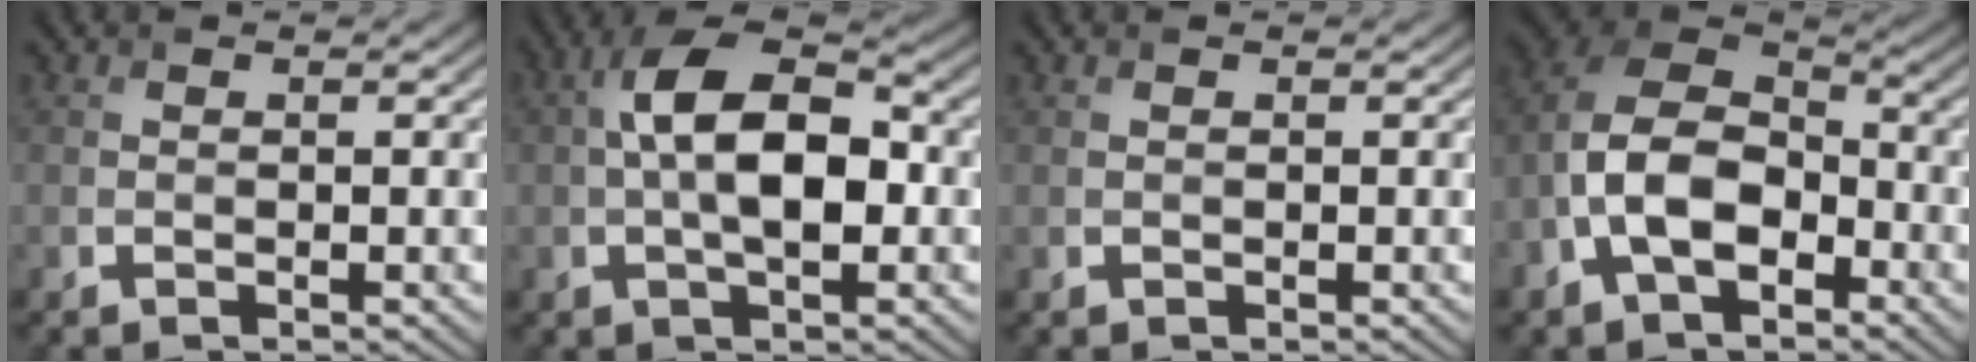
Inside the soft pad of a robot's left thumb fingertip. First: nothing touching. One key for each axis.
{"total": 10.2, "fx": -0.1, "fy": 5.1, "fz": 8.8, "tx": -0.161, "ty": 0.011, "tz": -0.008}
{"total": 0.0}
{"total": 11.8, "fx": -3.9, "fy": 7.6, "fz": 8.1, "tx": -0.185, "ty": -0.010, "tz": -0.087}